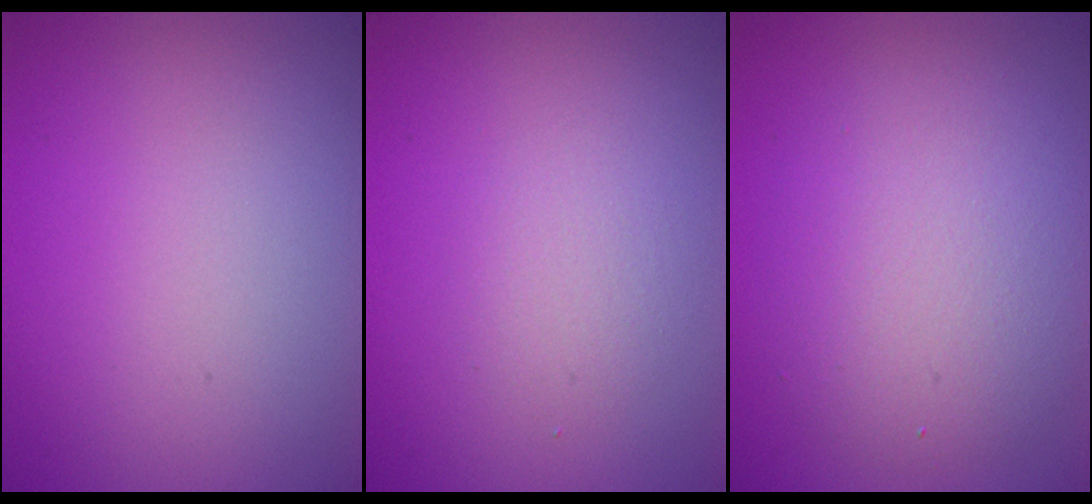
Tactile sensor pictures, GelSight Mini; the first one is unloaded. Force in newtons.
{"total": 1.6, "press": 1.6, "slide": 0.1}
{"total": 5.4, "press": 5.3, "slide": 0.2}